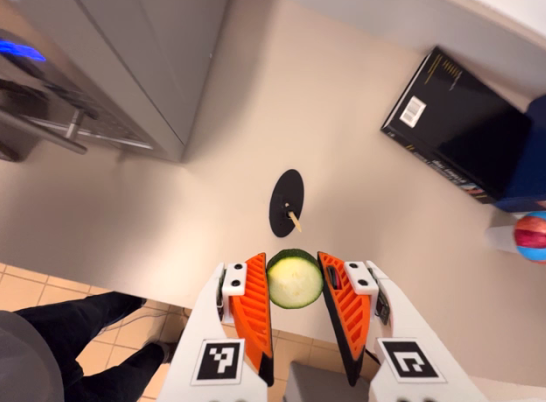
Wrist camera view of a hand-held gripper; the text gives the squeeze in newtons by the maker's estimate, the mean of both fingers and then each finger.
{"total": 8.7, "left": 8.6, "right": 8.8}